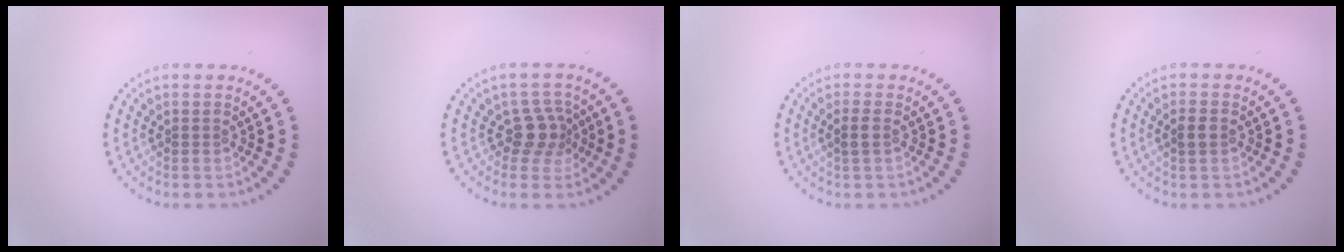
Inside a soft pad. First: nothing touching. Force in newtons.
{"total": 2.7, "press": 2.1, "slide": 1.7}
{"total": 1.1, "press": 1.0, "slide": 0.3}
{"total": 1.5, "press": 1.4, "slide": 0.2}